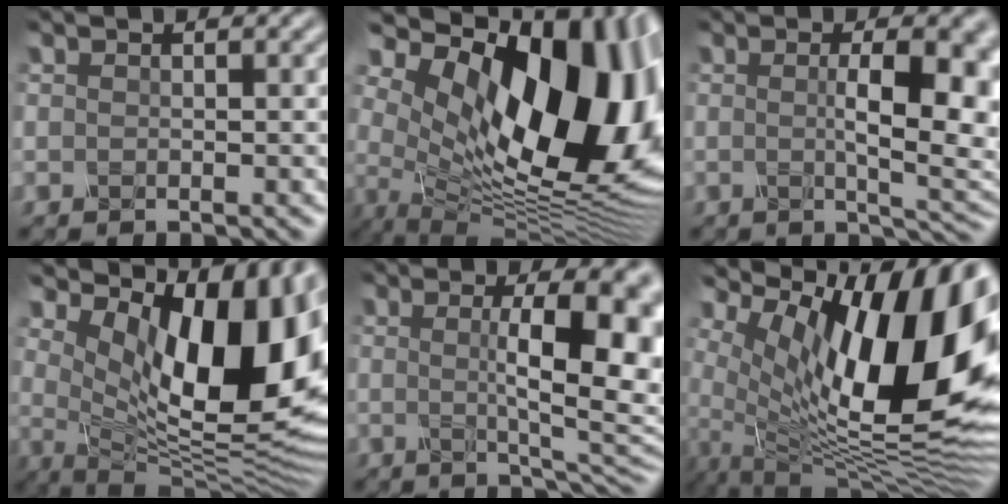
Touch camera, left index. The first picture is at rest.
{"total": 18.2, "force": [4.9, 9.5, 14.7], "torque": [-0.216, 0.007, 0.087]}
{"total": 8.2, "force": [0.1, 2.2, 7.9], "torque": [-0.108, -0.004, 0.008]}
{"total": 13.7, "force": [3.5, 6.3, 11.7], "torque": [-0.160, -0.016, 0.067]}
{"total": 10.6, "force": [0.9, 2.6, 10.2], "torque": [-0.131, 0.000, 0.017]}
{"total": 16.0, "force": [3.9, 6.8, 14.0], "torque": [-0.237, -0.007, 0.063]}